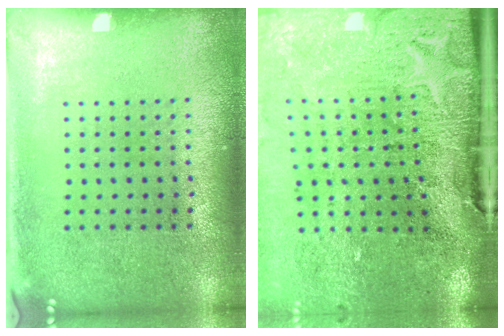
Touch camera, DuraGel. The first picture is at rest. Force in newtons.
{"total": 4.8, "press": 3.8, "slide": 2.9}